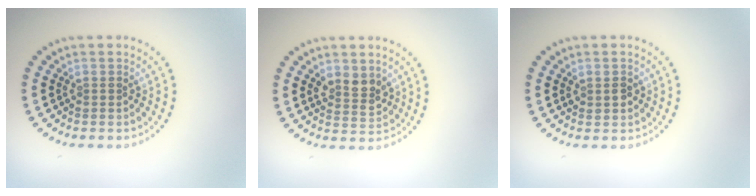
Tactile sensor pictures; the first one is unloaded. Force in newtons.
{"total": 2.5, "press": 2.3, "slide": 0.9}
{"total": 1.4, "press": 1.3, "slide": 0.2}